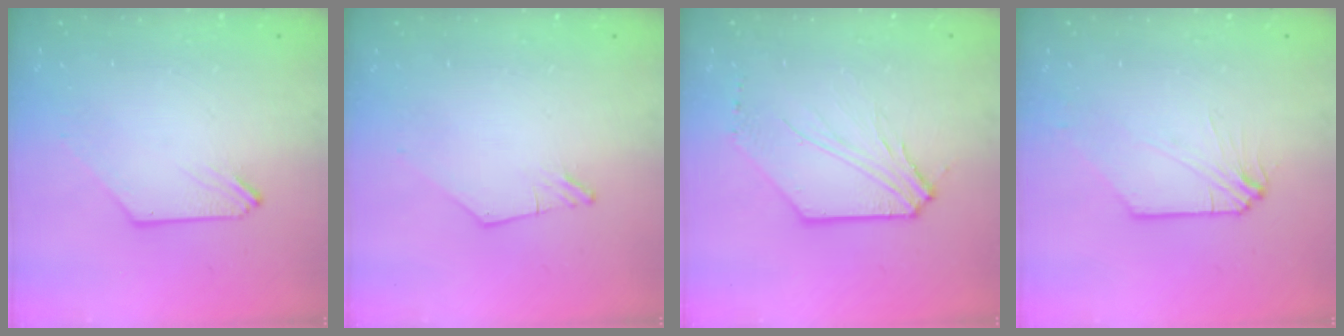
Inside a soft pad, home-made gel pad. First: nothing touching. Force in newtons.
{"total": 0.0}
{"total": 8.0, "press": 7.8, "slide": 1.3}
{"total": 0.7, "press": 0.7, "slide": 0.0}